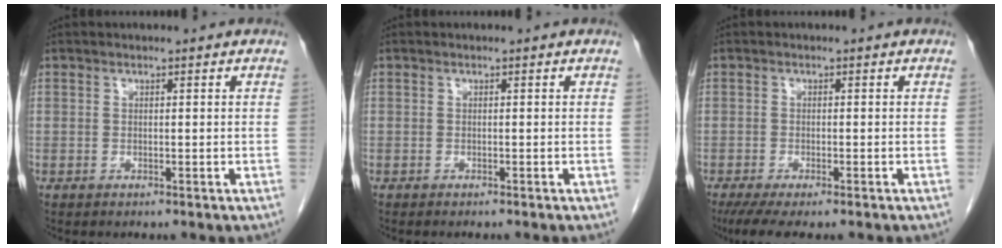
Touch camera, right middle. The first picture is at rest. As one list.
[{"total": 1.2, "force": [-1.0, -0.2, 0.5], "torque": [0.001, 0.003, -0.013]}, {"total": 6.5, "force": [-5.1, 1.3, 4.0], "torque": [-0.056, -0.015, -0.080]}]